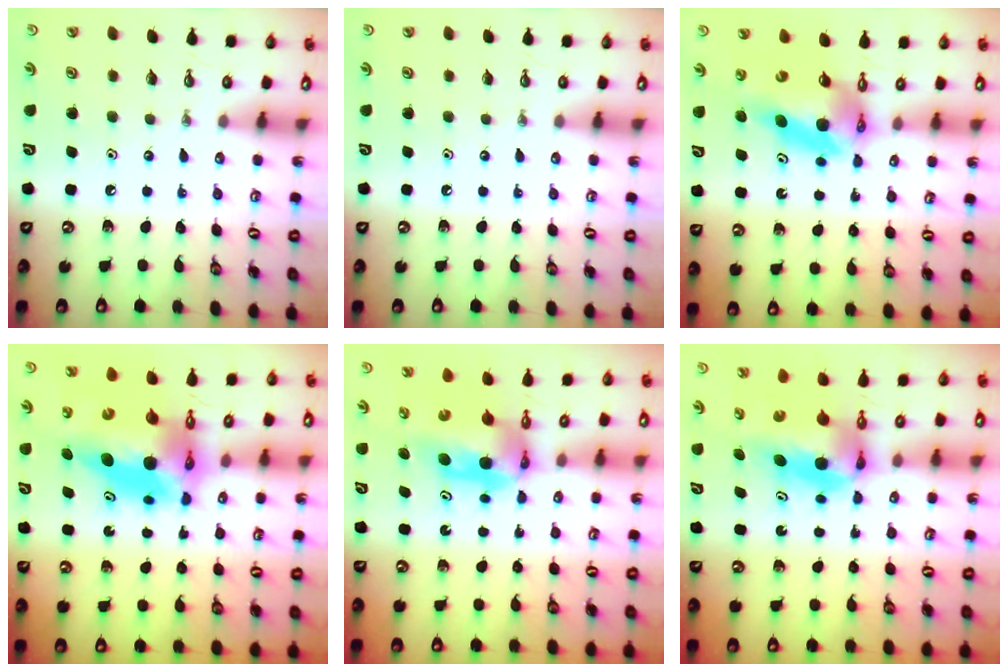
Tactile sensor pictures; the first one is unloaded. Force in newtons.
{"total": 0.0}
{"total": 10.9, "press": 10.9, "slide": 1.1}
{"total": 12.0, "press": 12.0, "slide": 1.0}
{"total": 5.4, "press": 5.4, "slide": 0.5}
{"total": 6.6, "press": 6.2, "slide": 2.3}